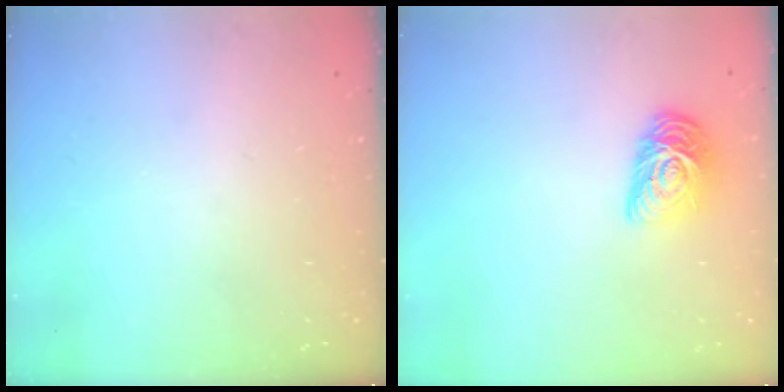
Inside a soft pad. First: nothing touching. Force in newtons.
{"total": 10.8, "press": 10.8, "slide": 0.6}